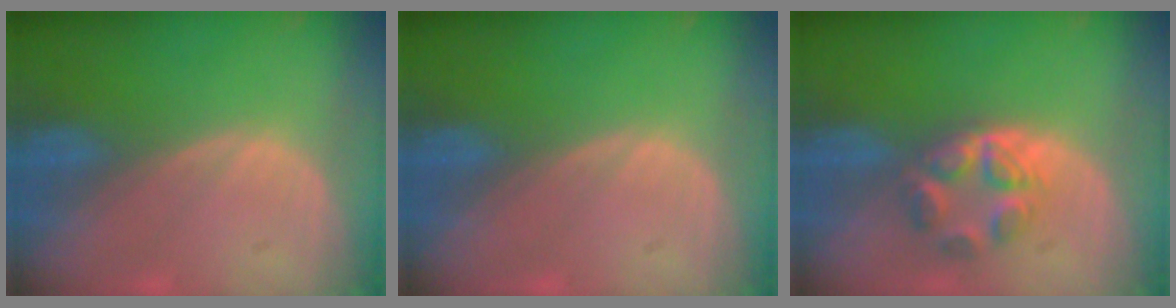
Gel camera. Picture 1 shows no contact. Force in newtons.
{"total": 0.0}
{"total": 5.0, "press": 4.8, "slide": 1.3}